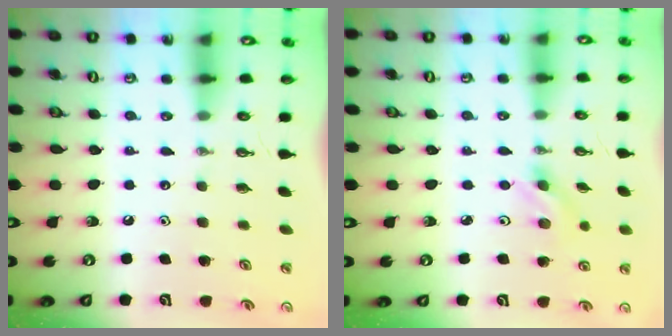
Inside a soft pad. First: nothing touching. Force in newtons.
{"total": 2.6, "press": 2.3, "slide": 1.1}